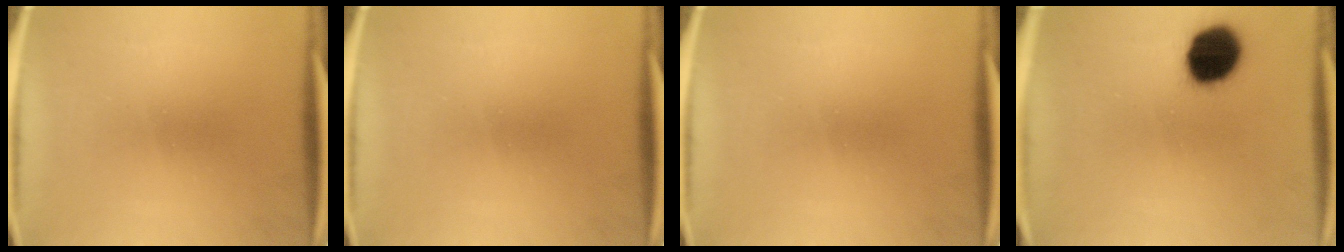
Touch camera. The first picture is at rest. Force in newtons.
{"total": 0.0}
{"total": 0.0}
{"total": 13.8}